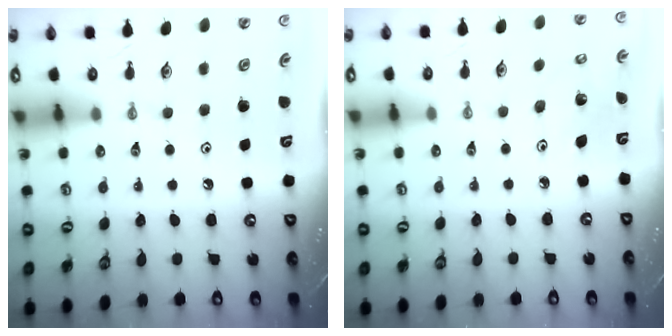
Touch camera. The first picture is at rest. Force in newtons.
{"total": 2.7, "press": 2.7, "slide": 0.2}